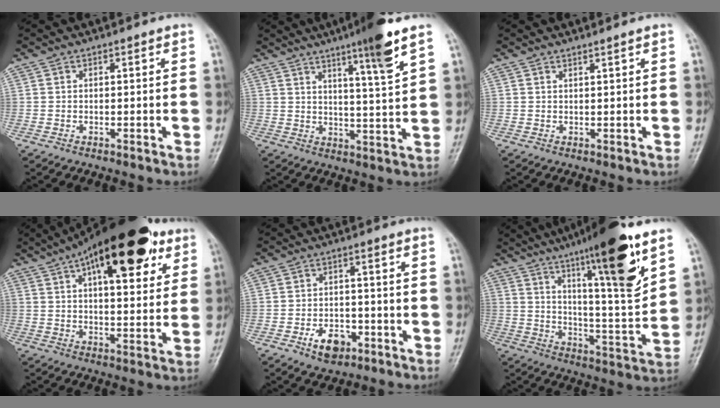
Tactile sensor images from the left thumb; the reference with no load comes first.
{"total": 10.2, "force": [6.2, 0.1, 8.0], "torque": [-0.124, -0.037, 0.096]}
{"total": 0.9, "force": [0.7, -0.3, 0.5], "torque": [-0.018, -0.009, 0.016]}
{"total": 23.4, "force": [11.8, 9.7, 17.8], "torque": [-0.243, -0.006, 0.175]}
{"total": 6.5, "force": [-3.1, 4.2, 3.8], "torque": [-0.044, 0.021, -0.048]}
{"total": 20.8, "force": [11.9, 2.8, 16.9], "torque": [-0.236, -0.059, 0.190]}